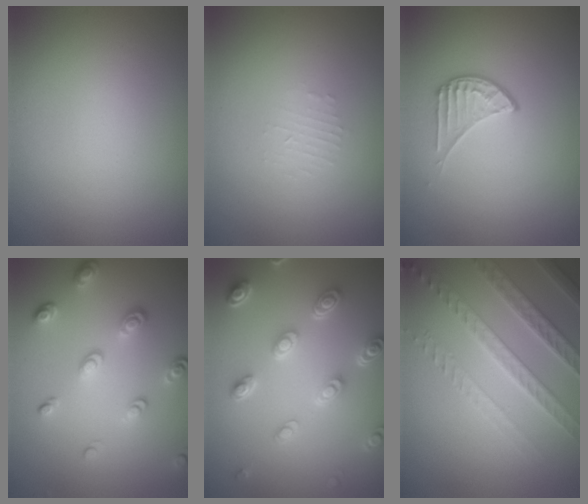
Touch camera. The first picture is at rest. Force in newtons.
{"total": 0.9, "press": 0.9, "slide": 0.2}
{"total": 1.9, "press": 1.3, "slide": 1.3}
{"total": 3.4, "press": 2.6, "slide": 2.2}
{"total": 4.6, "press": 3.6, "slide": 2.8}
{"total": 4.1, "press": 4.0, "slide": 0.8}